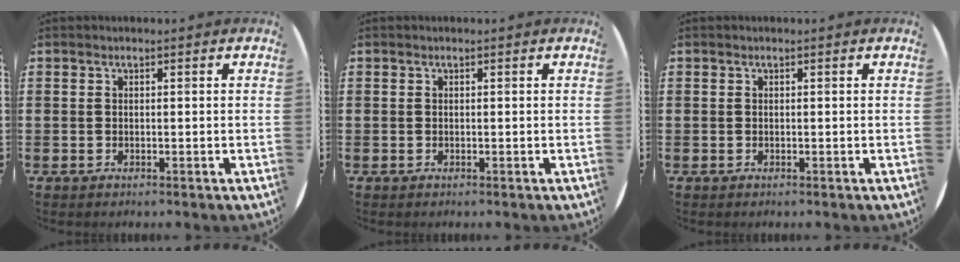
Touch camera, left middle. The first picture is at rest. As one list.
[{"total": 0.0}, {"total": 0.0}]